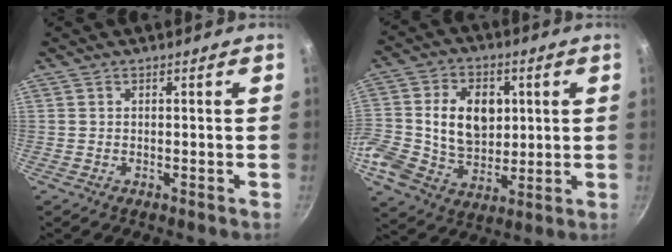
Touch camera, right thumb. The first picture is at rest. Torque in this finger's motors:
{"motor_torque": [1.92, 2.86, 1.80, -0.41, 0.41]}